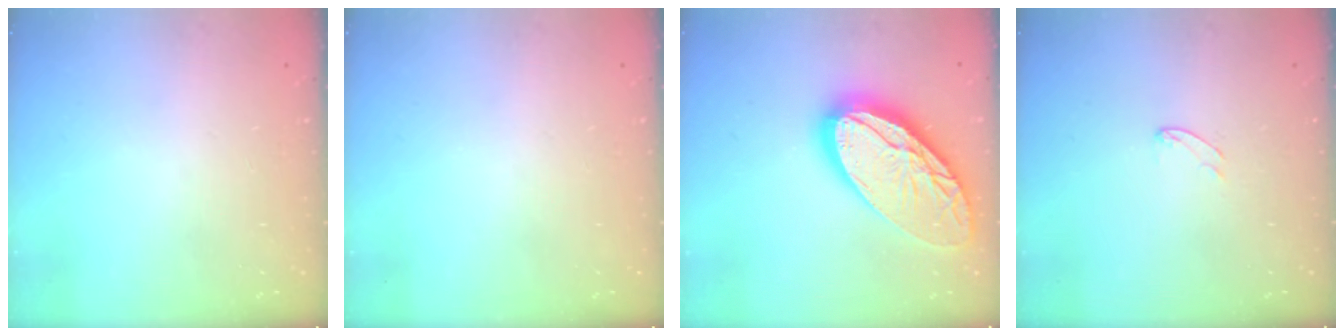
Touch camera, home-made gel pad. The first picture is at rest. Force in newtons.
{"total": 0.0}
{"total": 26.8, "press": 26.6, "slide": 2.8}
{"total": 5.5, "press": 5.5, "slide": 0.3}